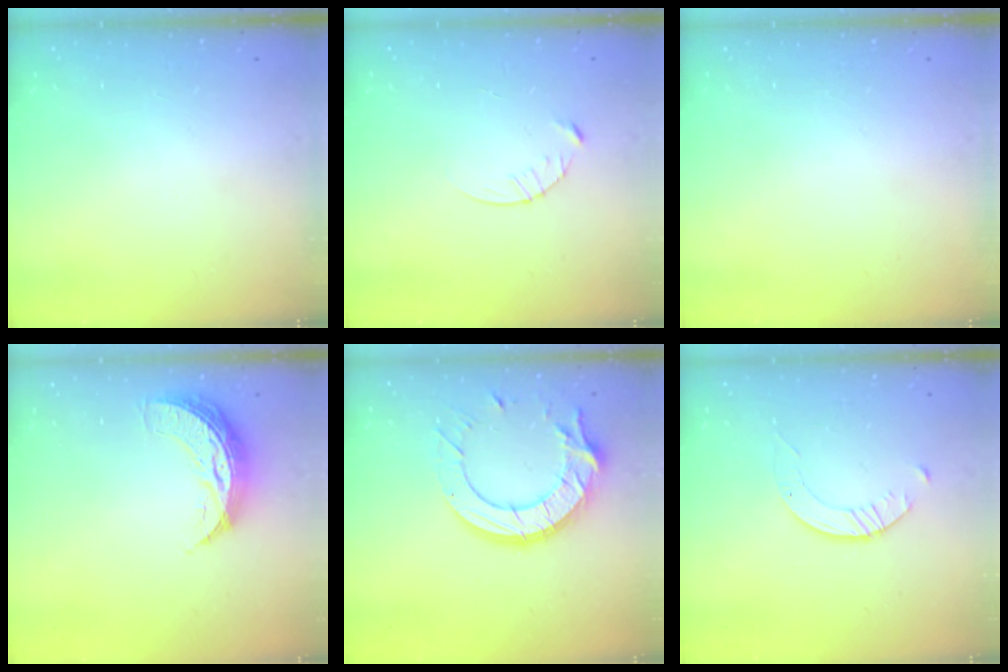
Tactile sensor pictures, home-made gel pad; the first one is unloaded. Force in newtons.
{"total": 3.6, "press": 3.6, "slide": 0.5}
{"total": 0.0}
{"total": 8.6, "press": 8.5, "slide": 0.5}
{"total": 16.0, "press": 15.9, "slide": 1.4}
{"total": 2.7, "press": 2.7, "slide": 0.3}